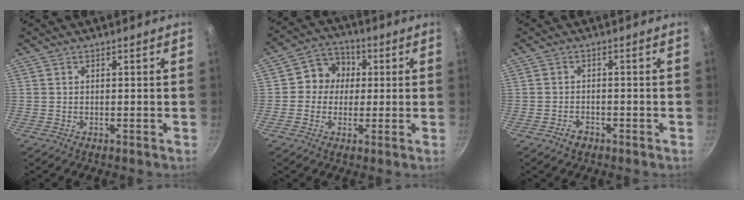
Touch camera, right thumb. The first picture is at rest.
{"total": 7.5, "force": [0.7, 7.0, 2.8], "torque": [-0.003, 0.016, -0.004]}
{"total": 2.2, "force": [-1.4, 1.4, 0.9], "torque": [-0.012, 0.016, -0.023]}